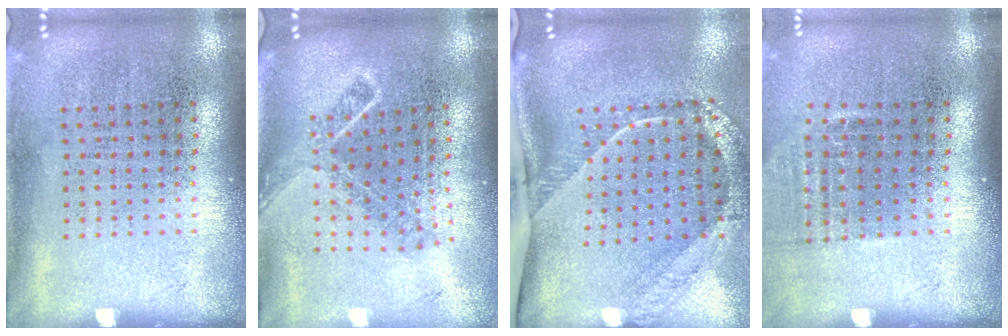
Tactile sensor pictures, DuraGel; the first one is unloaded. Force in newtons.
{"total": 1.6, "press": 1.2, "slide": 1.1}
{"total": 2.7, "press": 1.8, "slide": 2.0}
{"total": 0.9, "press": 0.8, "slide": 0.4}